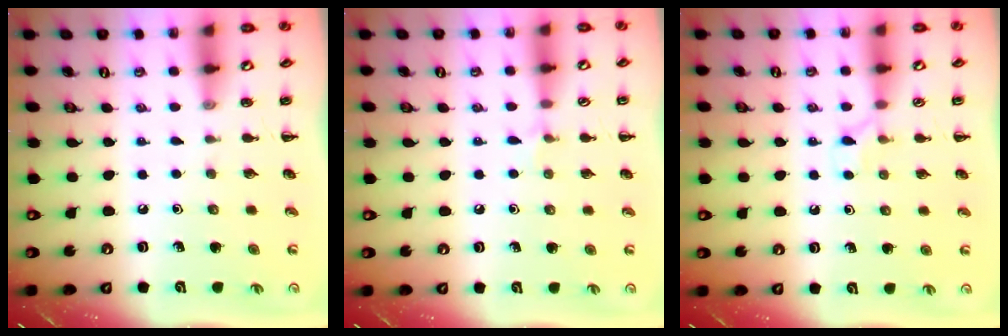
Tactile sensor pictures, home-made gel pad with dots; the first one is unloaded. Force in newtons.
{"total": 4.4, "press": 4.1, "slide": 1.7}
{"total": 4.0, "press": 3.7, "slide": 1.6}